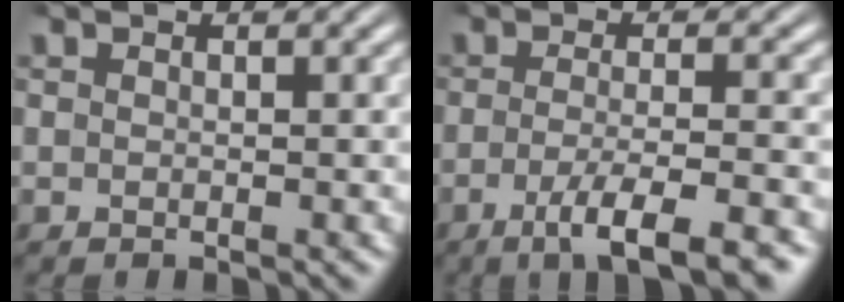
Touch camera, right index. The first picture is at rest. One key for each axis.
{"total": 6.1, "fx": -3.9, "fy": 1.0, "fz": 4.7, "tx": -0.078, "ty": -0.025, "tz": -0.051}